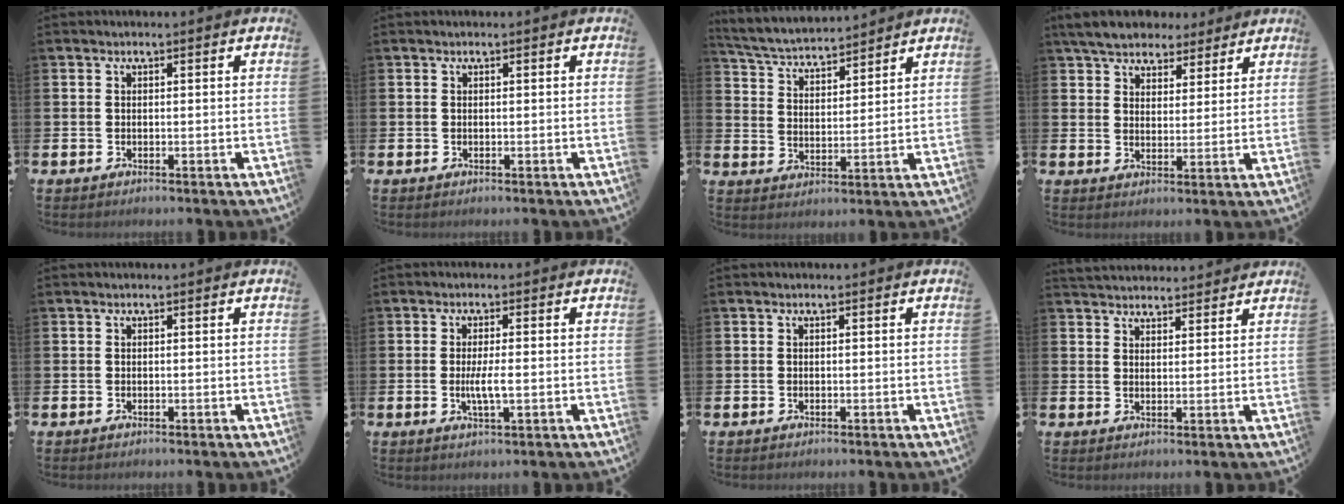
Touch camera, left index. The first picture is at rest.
{"total": 0.0}
{"total": 4.5, "force": [4.4, 0.5, 0.4], "torque": [-0.036, -0.032, 0.077]}
{"total": 6.1, "force": [5.6, 2.2, 1.1], "torque": [-0.045, -0.019, 0.103]}
{"total": 0.0}
{"total": 3.1, "force": [-0.5, 0.5, 3.0], "torque": [-0.054, -0.005, -0.009]}
{"total": 0.0}
{"total": 3.5, "force": [3.4, 0.7, -0.1], "torque": [-0.009, -0.015, 0.065]}